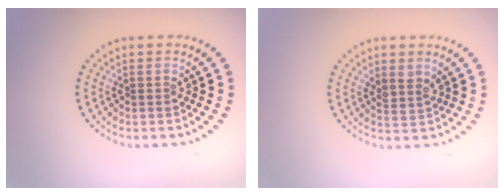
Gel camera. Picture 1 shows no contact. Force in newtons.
{"total": 1.3, "press": 1.1, "slide": 0.8}